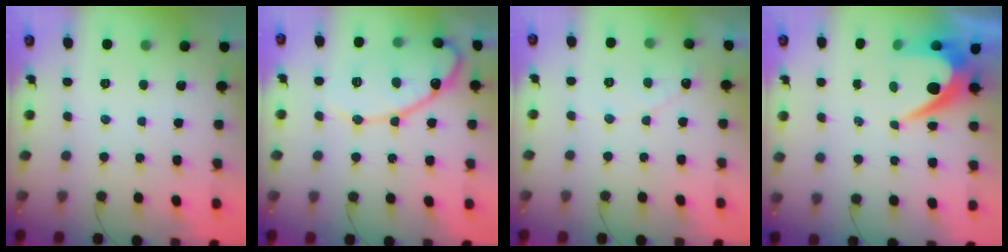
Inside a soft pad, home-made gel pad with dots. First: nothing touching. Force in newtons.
{"total": 17.7, "press": 17.6, "slide": 1.4}
{"total": 3.9, "press": 3.9, "slide": 0.2}
{"total": 8.8, "press": 8.8, "slide": 0.6}